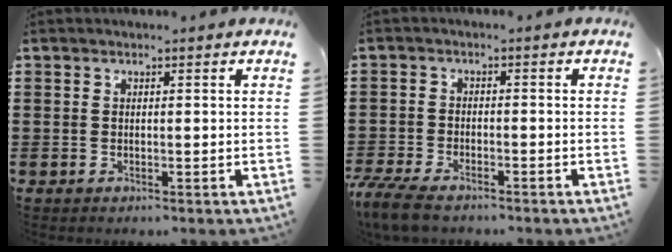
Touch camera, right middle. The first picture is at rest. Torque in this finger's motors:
{"motor_torque": [2.14, 0.00, 0.96, 0.21]}